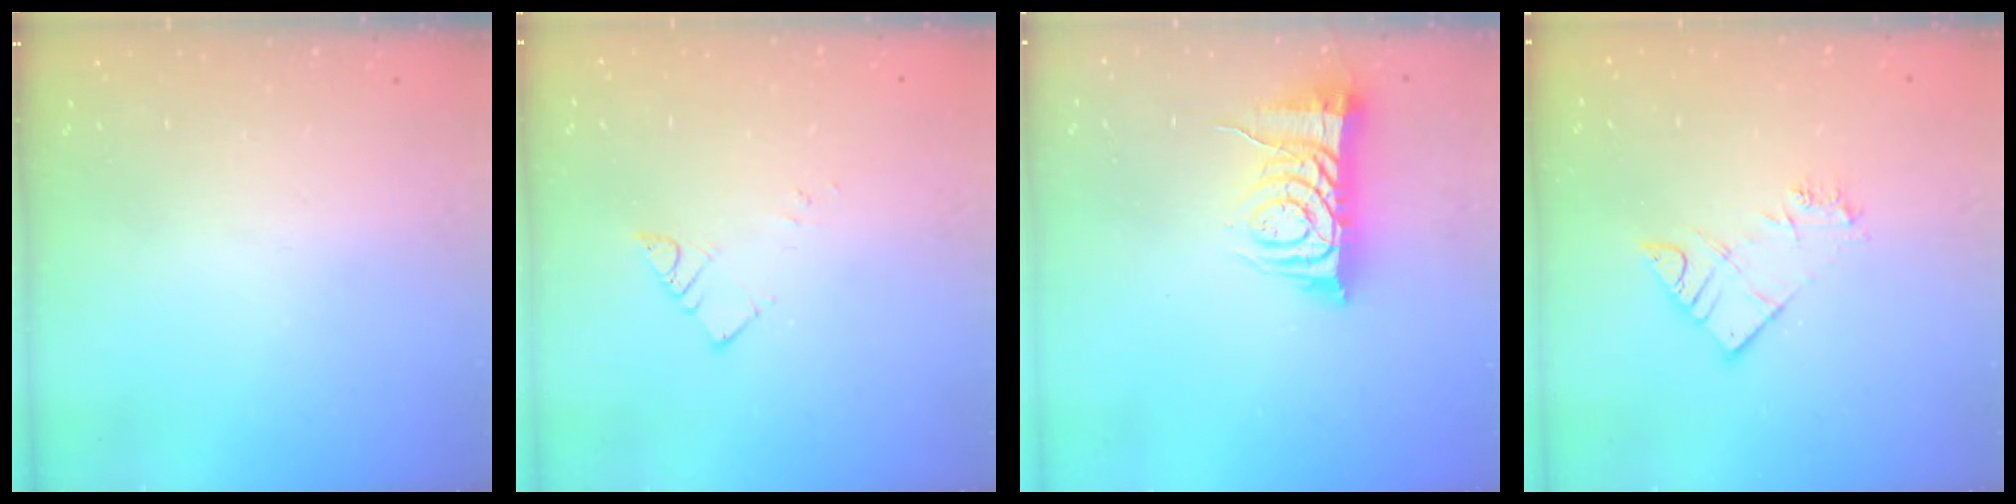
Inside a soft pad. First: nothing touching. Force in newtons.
{"total": 3.2, "press": 3.2, "slide": 0.2}
{"total": 8.5, "press": 8.5, "slide": 0.9}
{"total": 8.7, "press": 8.7, "slide": 0.8}